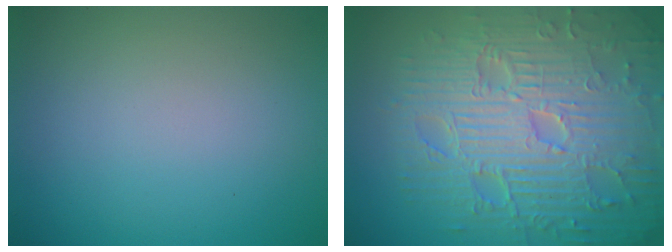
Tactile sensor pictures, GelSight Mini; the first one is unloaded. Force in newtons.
{"total": 11.3, "press": 7.4, "slide": 8.6}